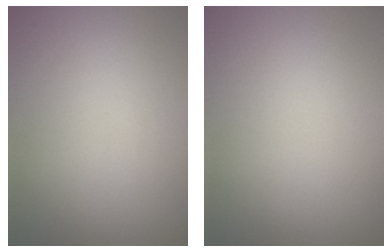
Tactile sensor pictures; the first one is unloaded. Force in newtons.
{"total": 0.0}